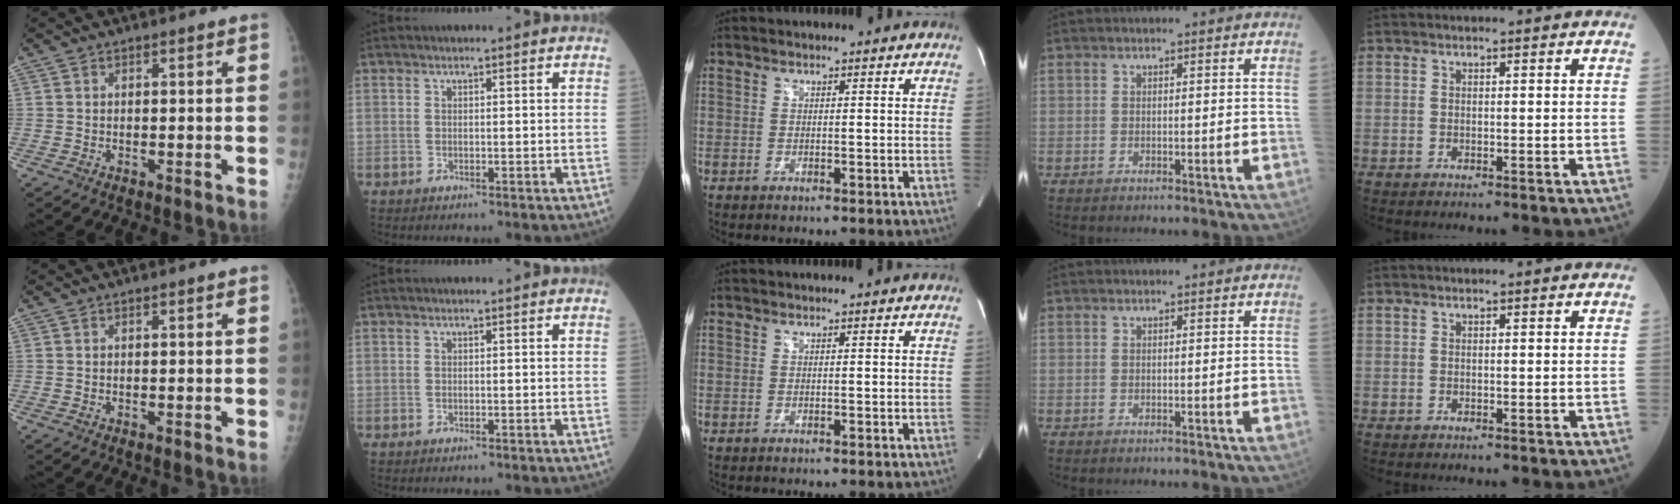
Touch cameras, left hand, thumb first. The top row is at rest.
{}